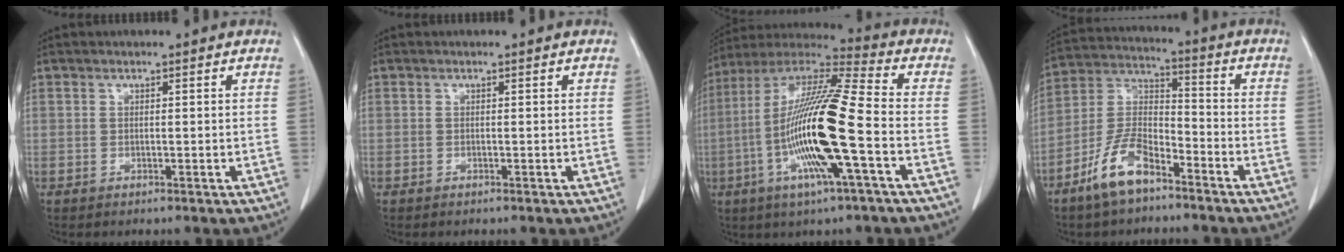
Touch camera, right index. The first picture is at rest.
{"total": 0.0}
{"total": 18.8, "force": [-4.4, 0.8, 18.3], "torque": [-0.366, -0.007, -0.091]}
{"total": 10.2, "force": [-6.8, 3.8, 6.6], "torque": [-0.147, 0.003, -0.137]}